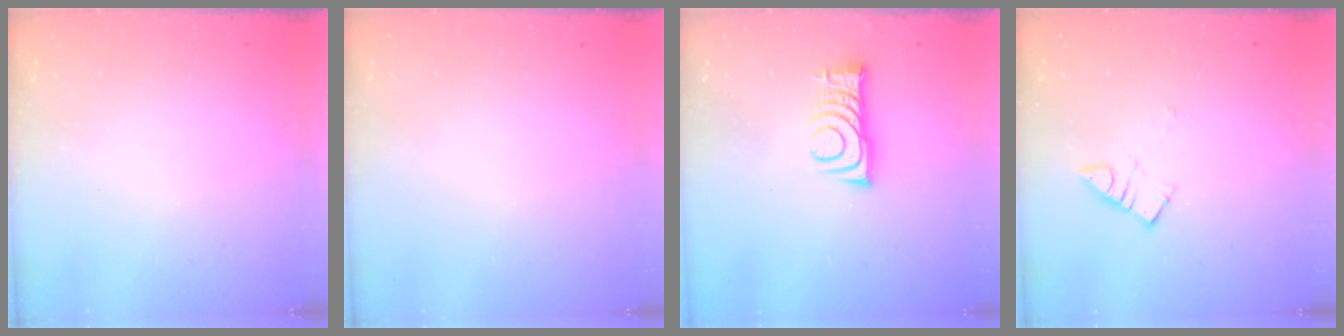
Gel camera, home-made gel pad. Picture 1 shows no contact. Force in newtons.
{"total": 1.8, "press": 1.8, "slide": 0.1}
{"total": 8.3, "press": 8.3, "slide": 0.8}
{"total": 4.1, "press": 4.1, "slide": 0.2}